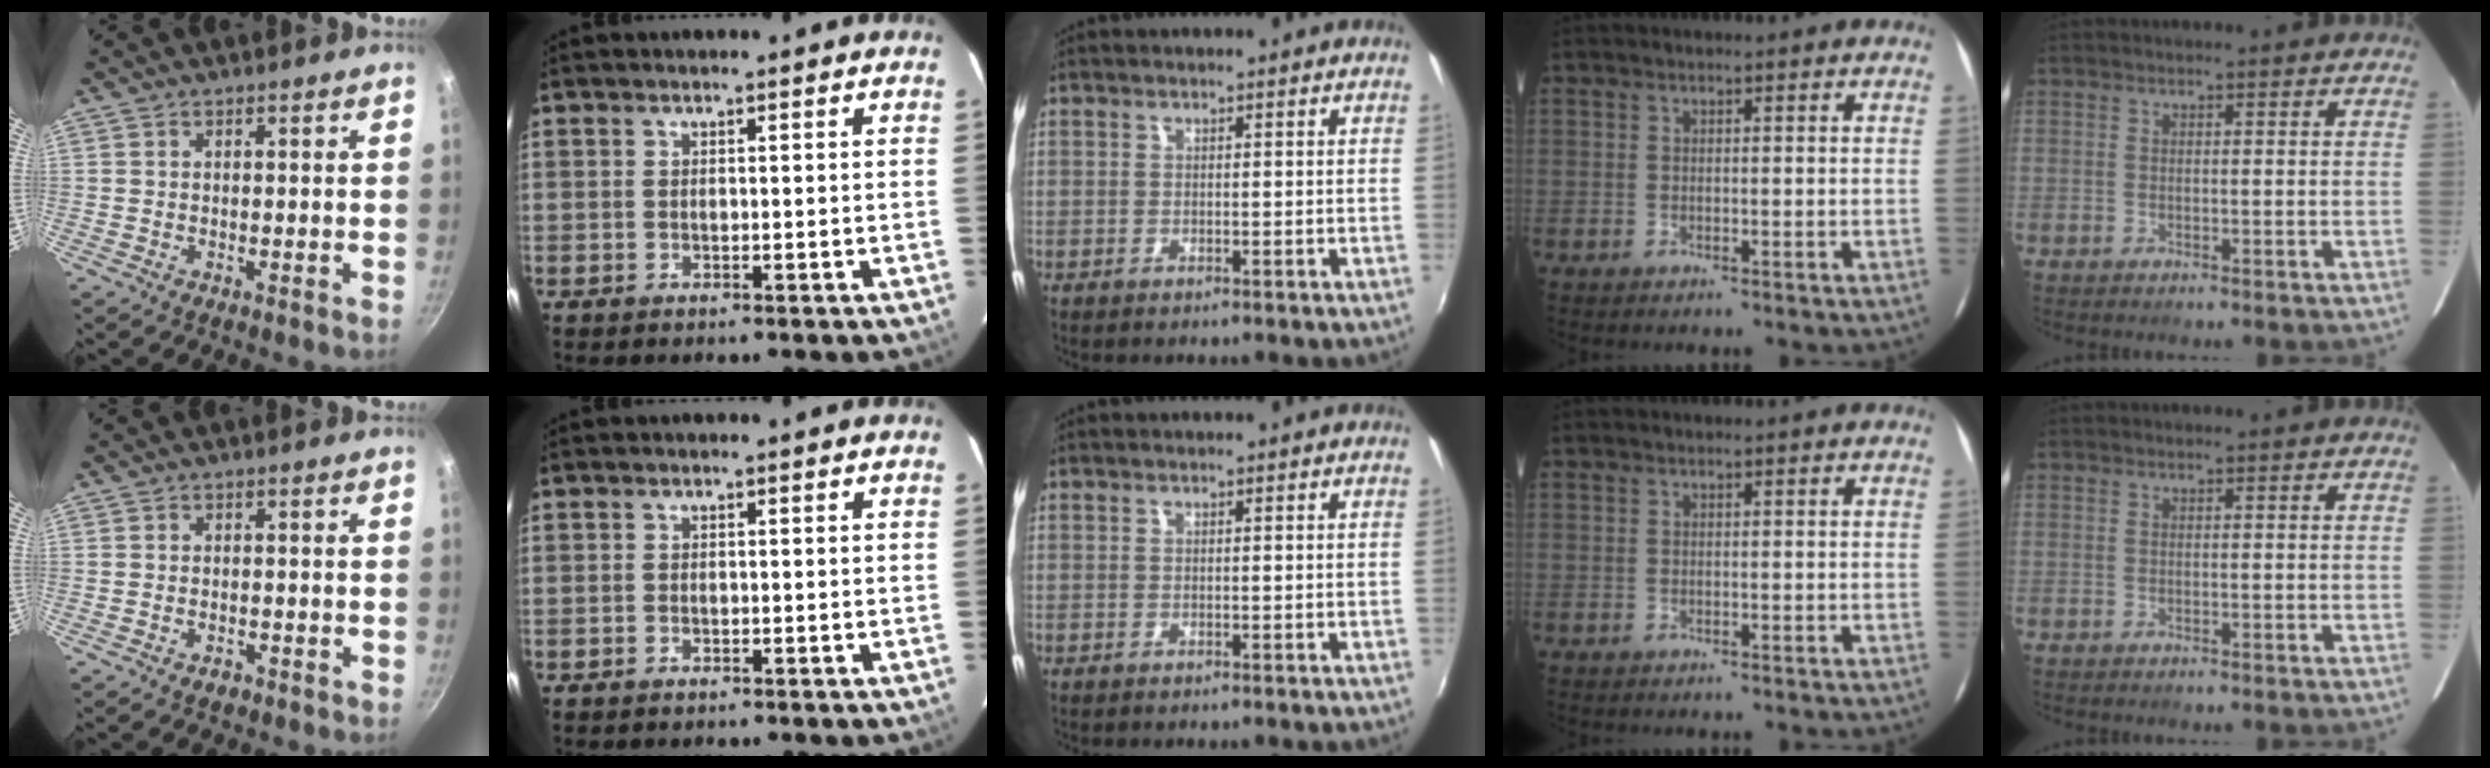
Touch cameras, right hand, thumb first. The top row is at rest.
{"thumb": {"total": 1.5, "force": [-0.9, 0.8, 0.8], "torque": [-0.015, 0.008, -0.011]}, "index": {"total": 0.6, "force": [-0.5, 0.3, 0.1], "torque": [-0.004, 0.002, -0.010]}}